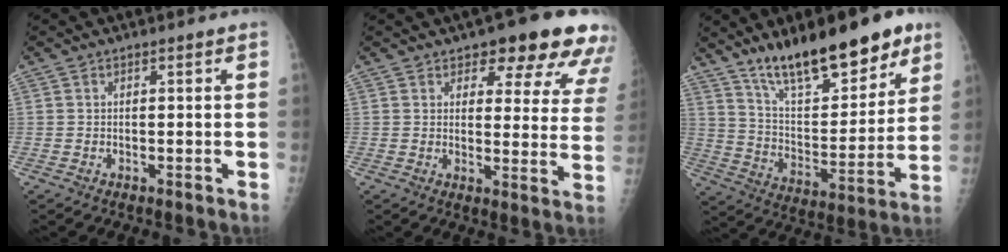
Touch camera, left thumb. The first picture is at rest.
{"total": 16.0, "force": [11.3, 6.5, 9.3], "torque": [-0.057, -0.052, 0.120]}
{"total": 21.5, "force": [14.8, 7.2, 13.8], "torque": [-0.174, -0.074, 0.248]}